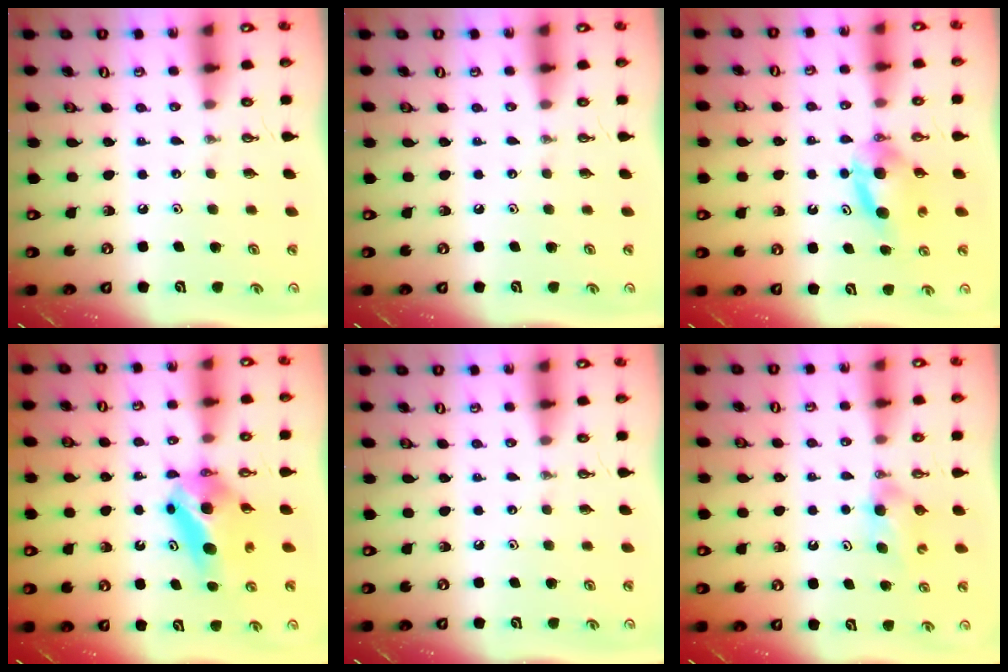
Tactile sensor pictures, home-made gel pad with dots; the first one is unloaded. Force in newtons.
{"total": 0.0}
{"total": 6.8, "press": 6.8, "slide": 0.1}
{"total": 6.7, "press": 5.9, "slide": 3.1}
{"total": 0.0}
{"total": 3.0, "press": 2.9, "slide": 0.8}